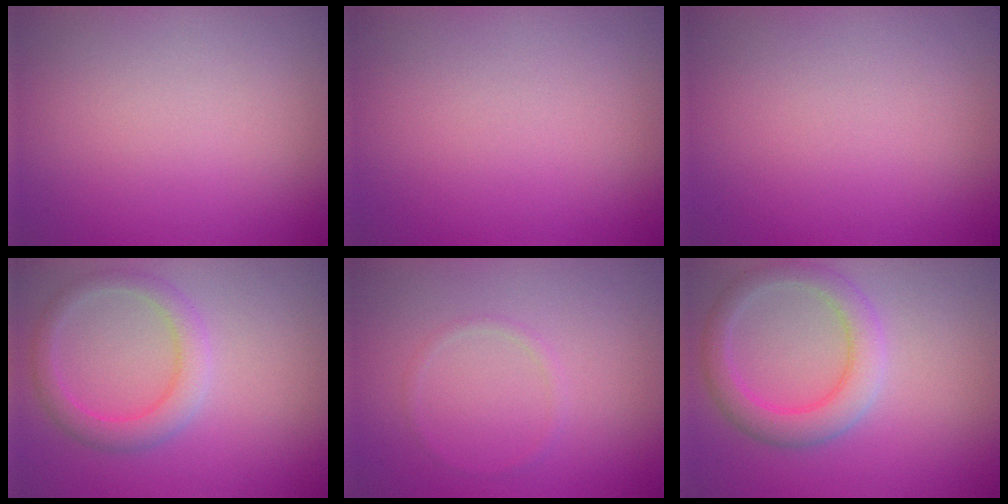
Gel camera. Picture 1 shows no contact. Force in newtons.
{"total": 0.0}
{"total": 0.0}
{"total": 2.9, "press": 2.9, "slide": 0.1}
{"total": 0.7, "press": 0.7, "slide": 0.1}
{"total": 3.9, "press": 3.8, "slide": 0.5}